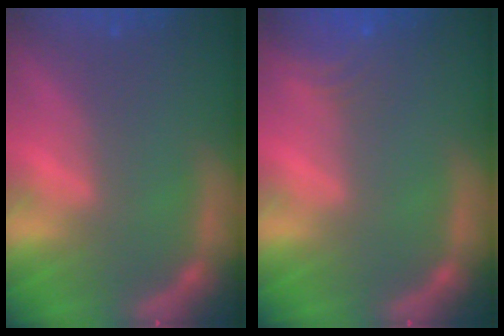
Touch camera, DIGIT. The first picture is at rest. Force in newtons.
{"total": 4.5}